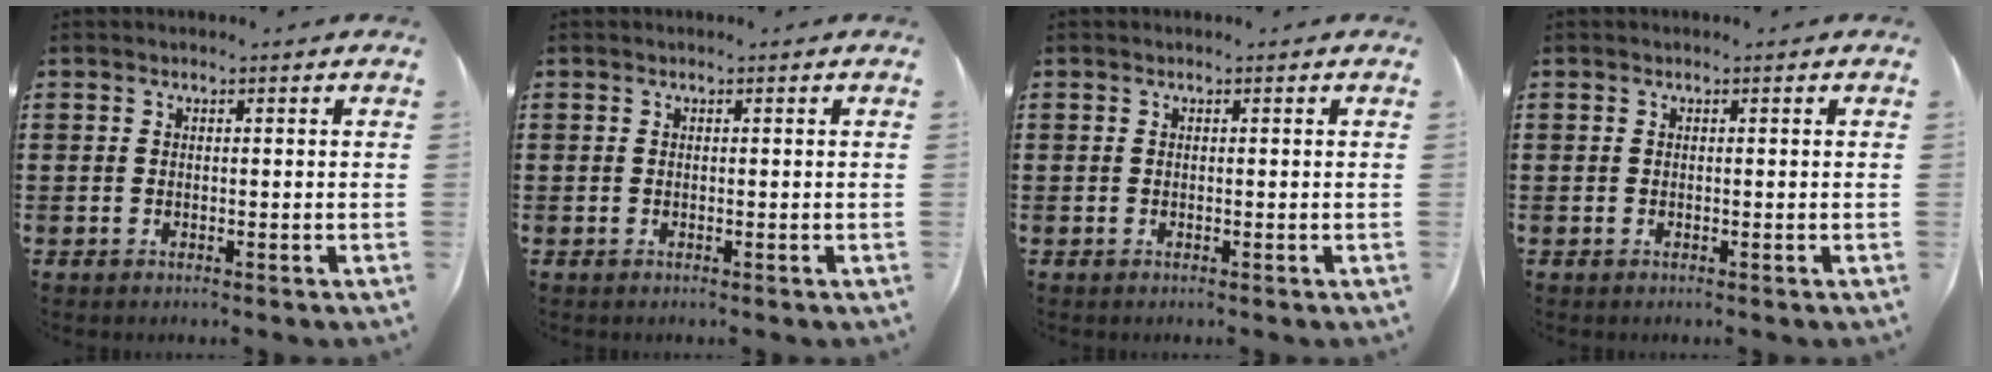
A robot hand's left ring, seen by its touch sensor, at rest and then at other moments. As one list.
[{"total": 0.0}, {"total": 0.0}, {"total": 0.0}]